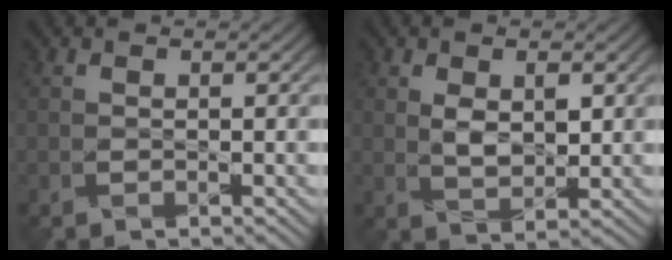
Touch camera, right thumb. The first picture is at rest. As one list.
[{"total": 3.9, "force": [0.8, 2.2, 3.1], "torque": [-0.065, -0.006, 0.018]}]